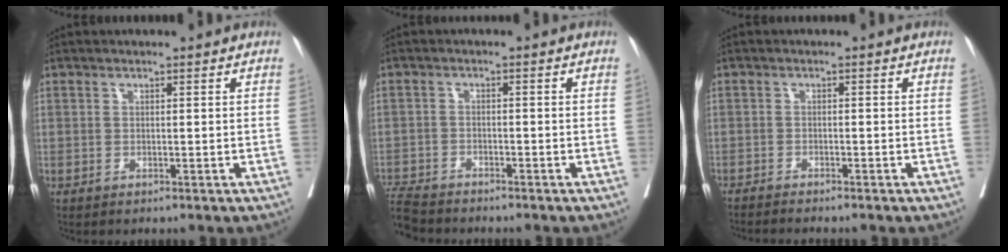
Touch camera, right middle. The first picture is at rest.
{"total": 6.2, "force": [-6.0, 0.8, 1.3], "torque": [-0.026, -0.016, -0.111]}
{"total": 4.7, "force": [-4.2, -0.1, 2.1], "torque": [-0.028, -0.009, -0.062]}